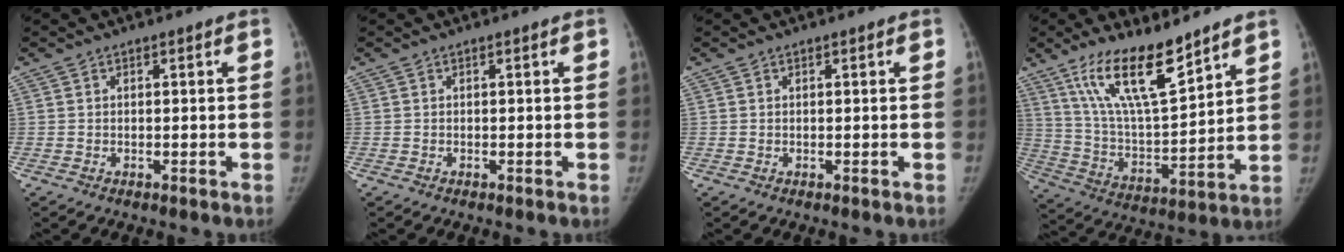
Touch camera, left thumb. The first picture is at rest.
{"total": 0.0}
{"total": 0.0}
{"total": 16.5, "force": [11.3, 4.4, 11.2], "torque": [-0.180, -0.065, 0.222]}